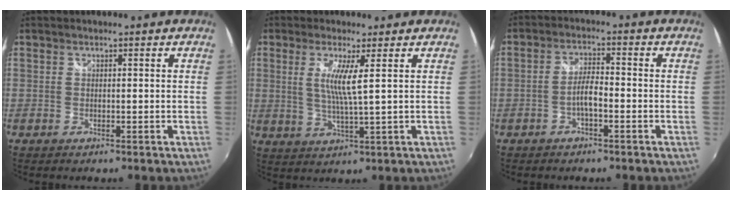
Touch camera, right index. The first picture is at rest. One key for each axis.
{"total": 5.4, "fx": 1.5, "fy": -0.5, "fz": 5.1, "tx": -0.101, "ty": -0.011, "tz": 0.029}
{"total": 3.5, "fx": -1.7, "fy": 0.8, "fz": 2.9, "tx": -0.060, "ty": 0.007, "tz": -0.032}